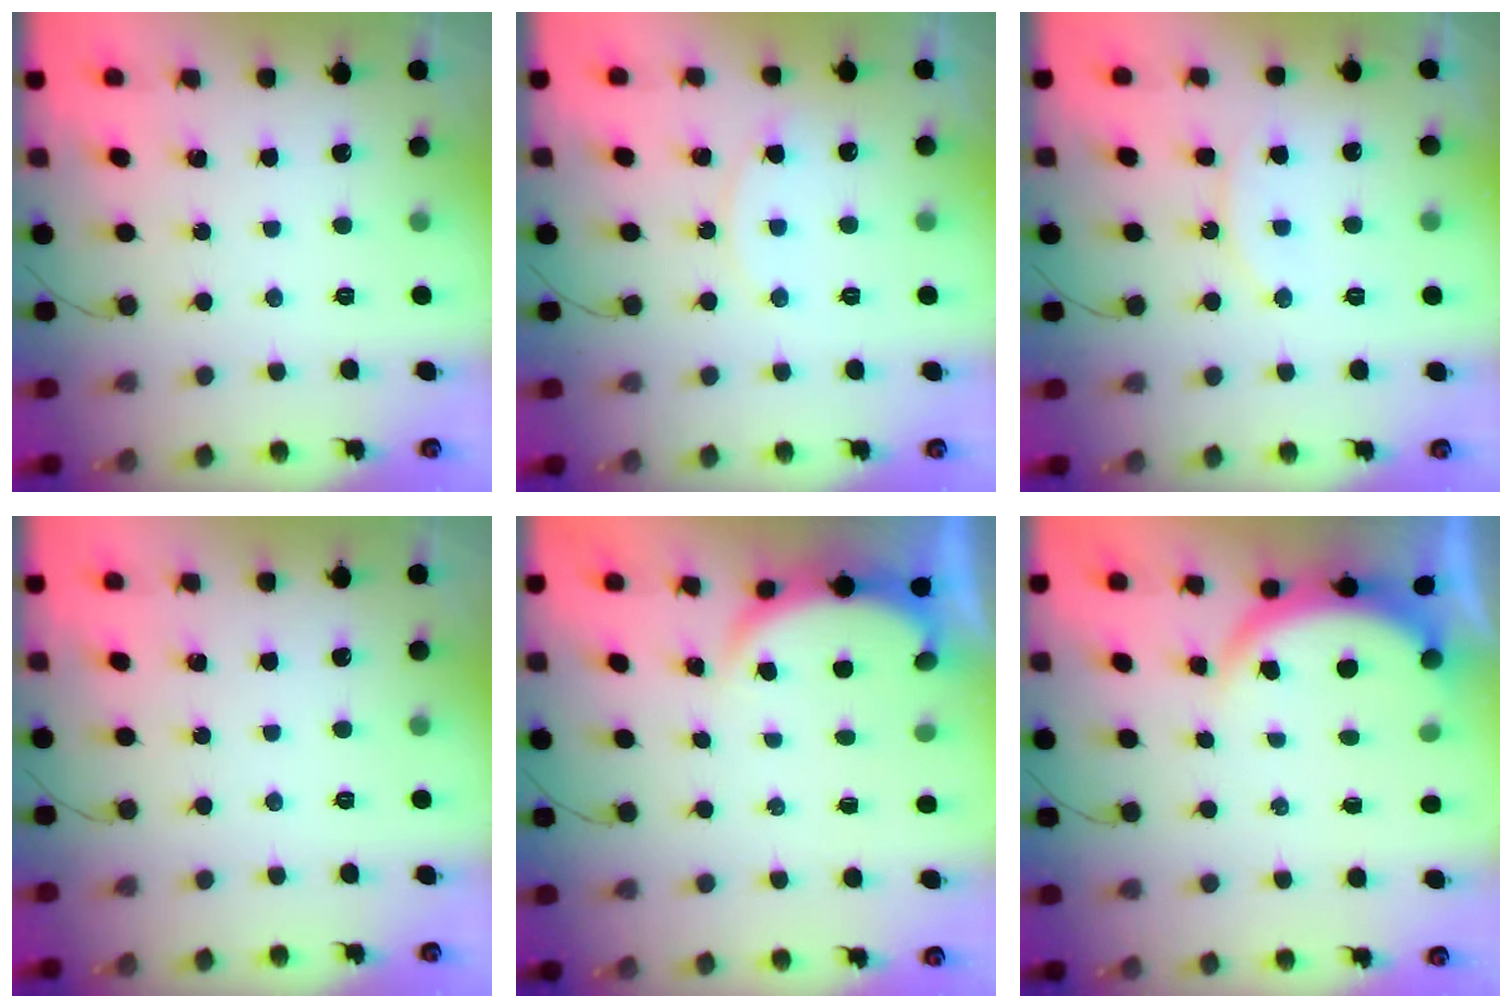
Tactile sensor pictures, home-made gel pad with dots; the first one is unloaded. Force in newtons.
{"total": 5.6, "press": 5.6, "slide": 0.5}
{"total": 10.4, "press": 10.4, "slide": 0.8}
{"total": 0.0}
{"total": 2.8, "press": 2.7, "slide": 0.6}
{"total": 5.0, "press": 5.0, "slide": 0.6}